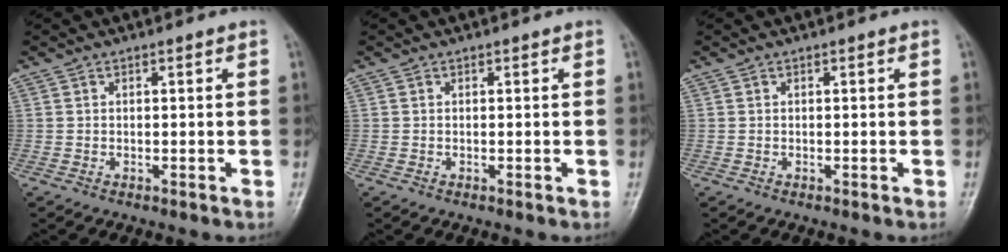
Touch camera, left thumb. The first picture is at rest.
{"total": 0.0}
{"total": 0.0}